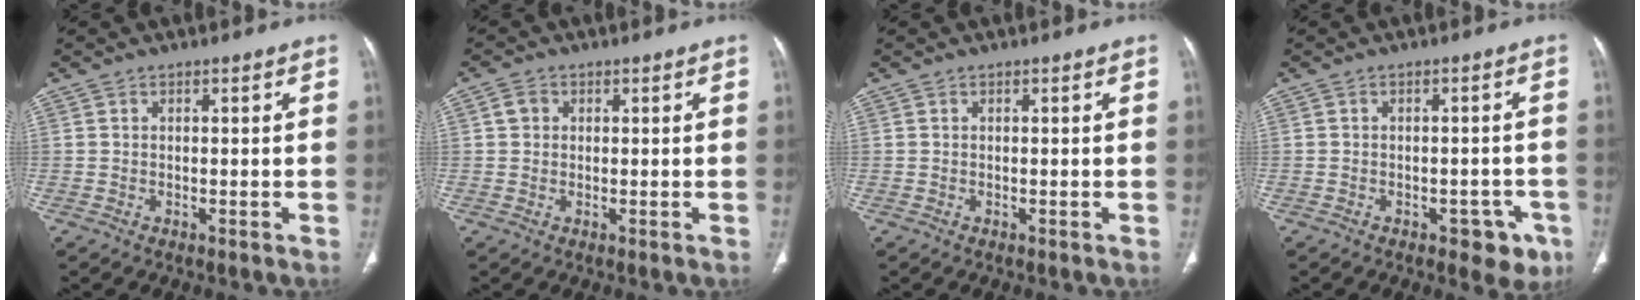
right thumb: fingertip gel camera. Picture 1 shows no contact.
{"total": 2.1, "force": [0.4, 1.9, 0.9], "torque": [-0.011, 0.004, 0.006]}
{"total": 0.0}
{"total": 5.7, "force": [-3.0, 3.3, 3.5], "torque": [-0.014, 0.015, -0.035]}